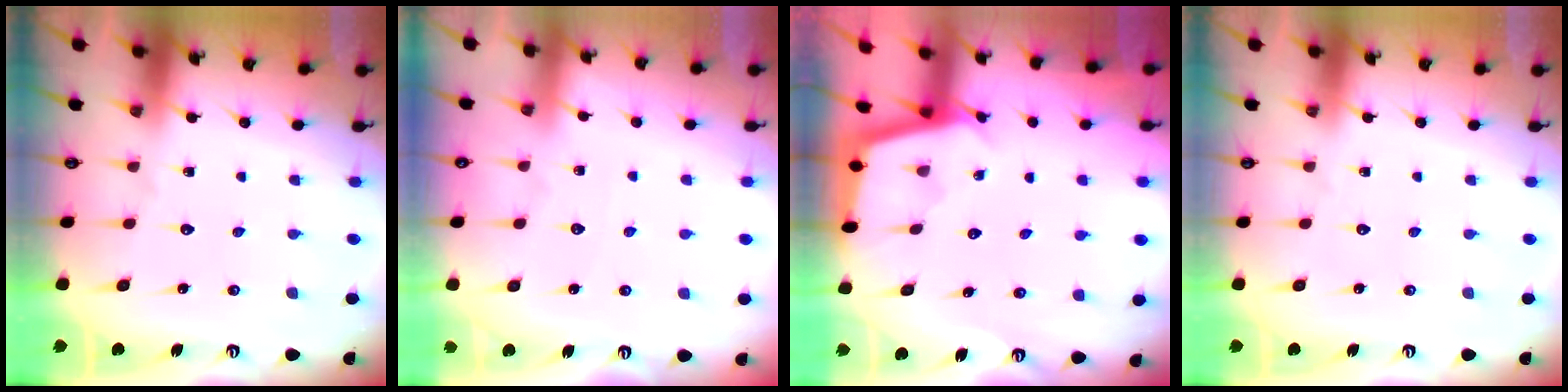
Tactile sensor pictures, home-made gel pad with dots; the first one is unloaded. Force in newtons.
{"total": 2.4, "press": 2.4, "slide": 0.4}
{"total": 2.3, "press": 2.3, "slide": 0.2}
{"total": 0.0}